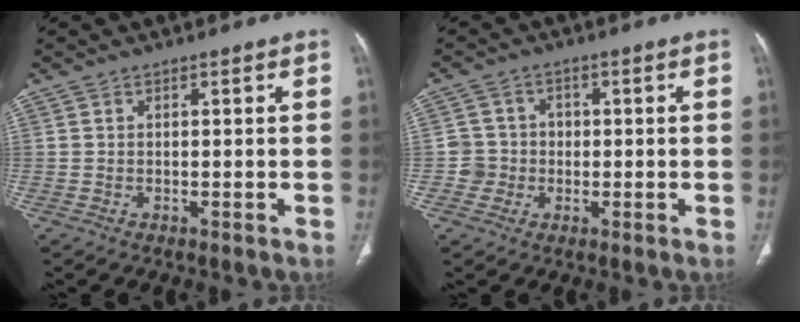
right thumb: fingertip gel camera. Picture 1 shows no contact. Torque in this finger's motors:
{"motor_torque": [-0.11, 0.26, -0.04, 0.46, -0.04]}